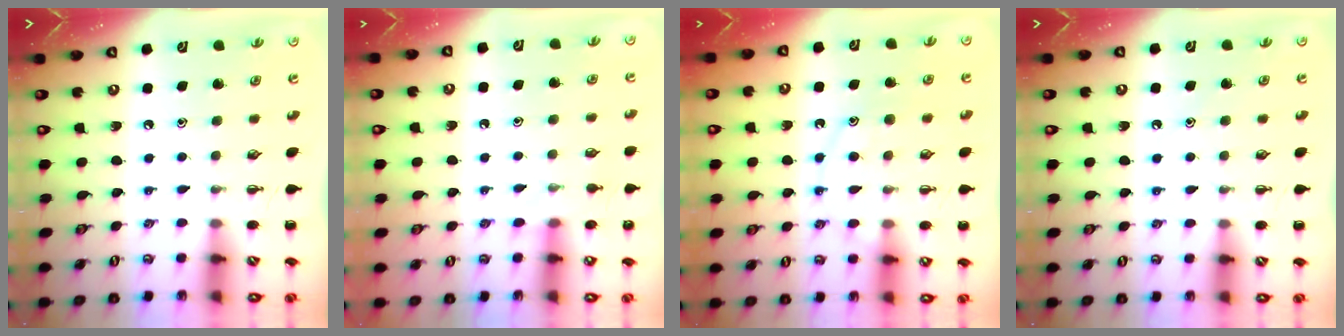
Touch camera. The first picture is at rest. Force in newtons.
{"total": 6.2, "press": 6.1, "slide": 1.1}
{"total": 11.8, "press": 11.8, "slide": 0.9}
{"total": 7.5, "press": 7.3, "slide": 1.4}